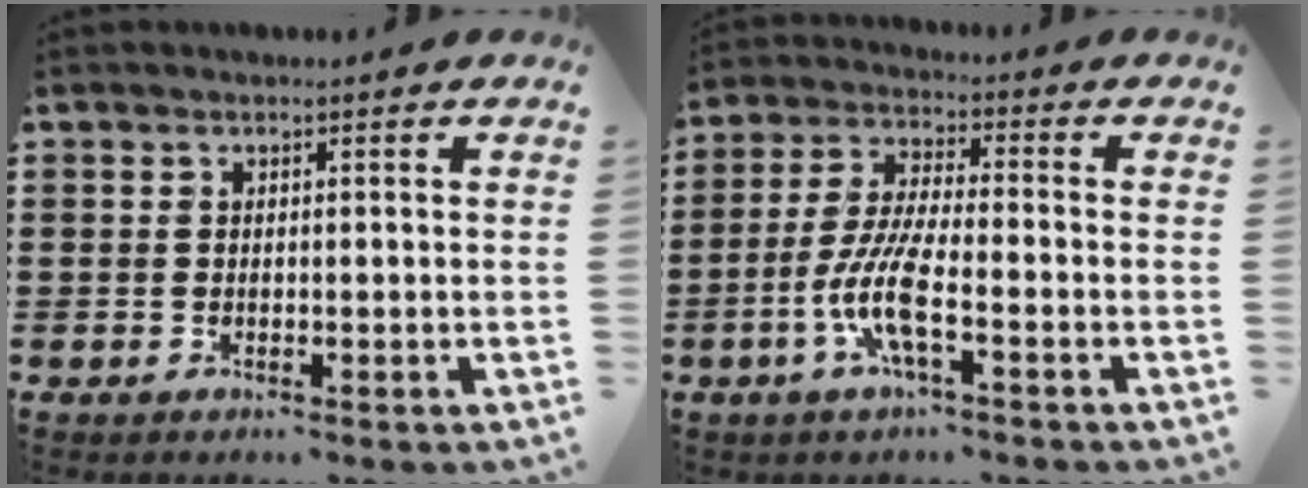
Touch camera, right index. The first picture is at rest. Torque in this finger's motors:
{"motor_torque": [2.14, 0.00, 0.75, 0.21]}